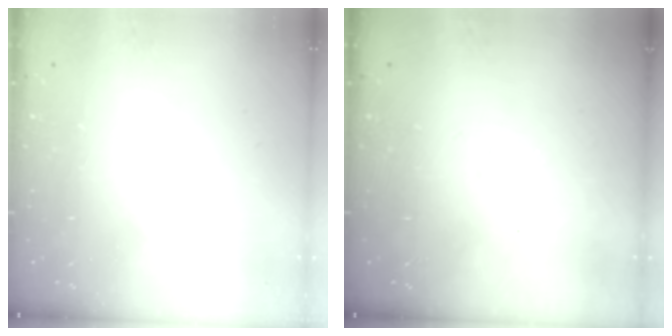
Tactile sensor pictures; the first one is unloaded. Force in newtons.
{"total": 0.0}